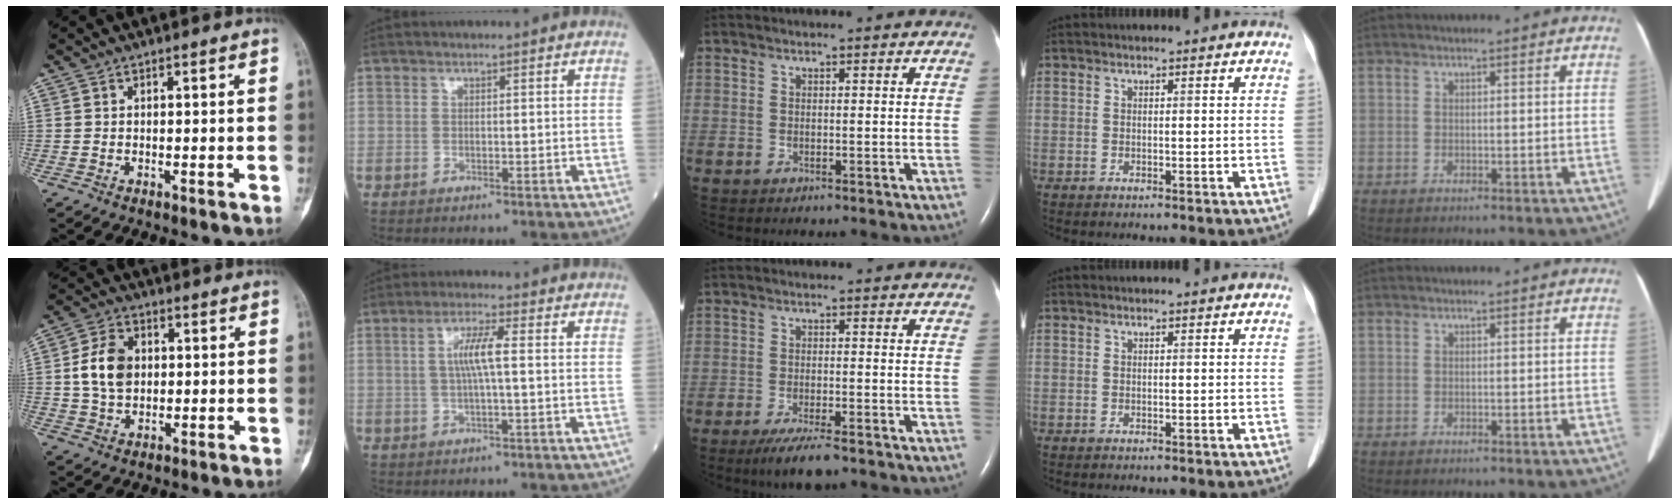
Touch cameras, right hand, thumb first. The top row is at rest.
{"thumb": {"total": 8.8, "force": [1.0, 6.4, 6.0], "torque": [-0.096, 0.005, 0.016]}, "index": {"total": 4.9, "force": [0.5, 0.3, 4.9], "torque": [-0.097, 0.007, 0.009]}, "middle": {"total": 6.2, "force": [-4.6, 0.9, 4.1], "torque": [-0.070, -0.015, -0.073]}}